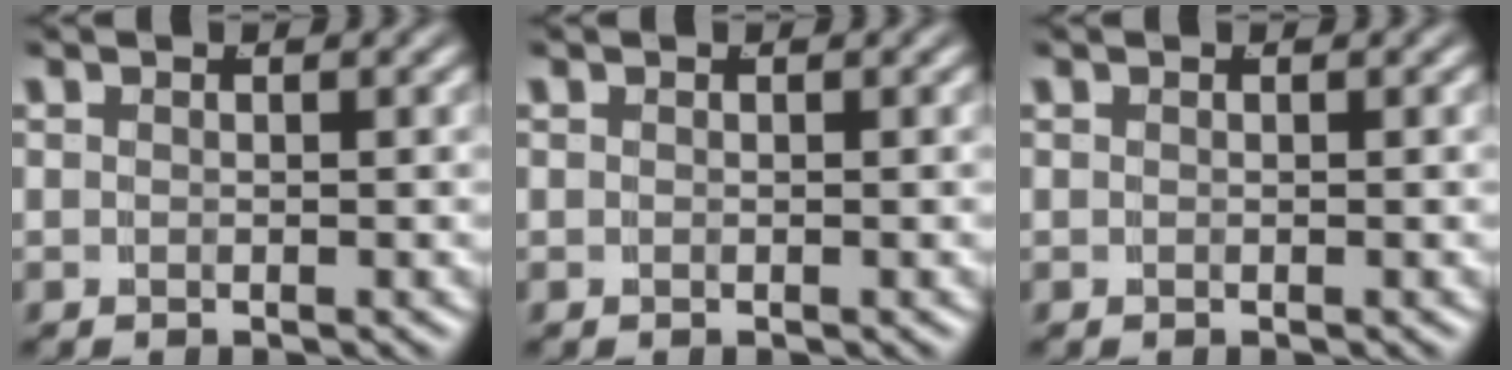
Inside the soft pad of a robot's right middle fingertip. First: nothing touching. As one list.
[{"total": 0.0}, {"total": 0.0}]